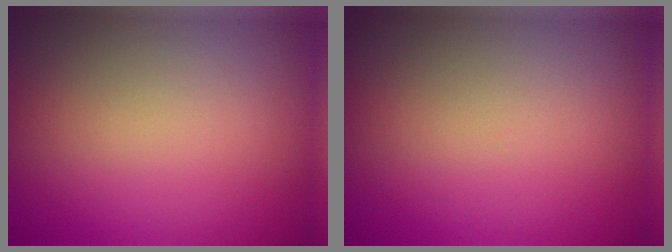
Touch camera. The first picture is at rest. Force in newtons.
{"total": 0.0}